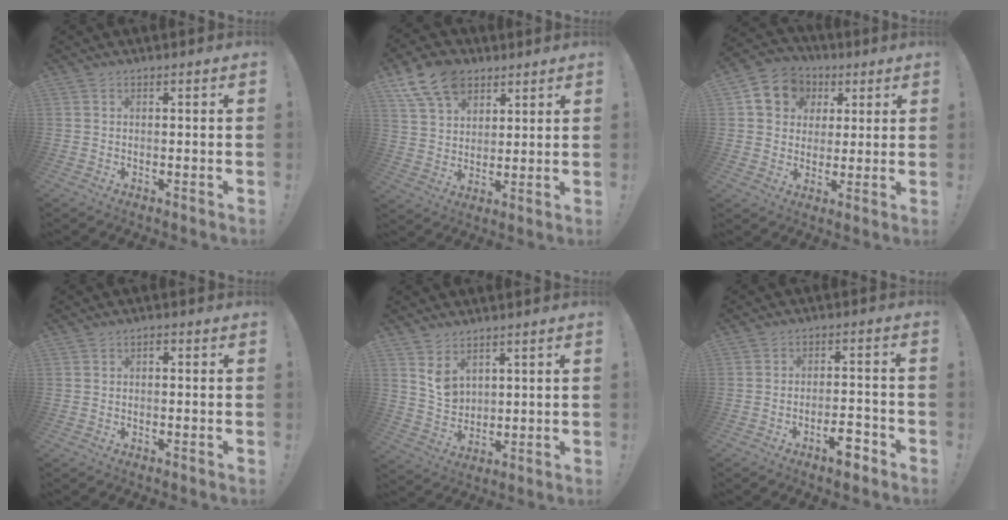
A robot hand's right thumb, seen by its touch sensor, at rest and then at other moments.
{"total": 13.3, "force": [7.9, 8.9, 5.9], "torque": [-0.093, -0.042, 0.152]}
{"total": 11.0, "force": [3.8, 9.5, 4.1], "torque": [-0.054, -0.013, 0.077]}
{"total": 0.9, "force": [-0.4, 0.4, 0.6], "torque": [-0.016, 0.006, -0.009]}
{"total": 6.9, "force": [4.1, 4.9, 2.5], "torque": [-0.032, -0.031, 0.079]}
{"total": 6.5, "force": [-3.8, 1.8, 4.9], "torque": [-0.069, 0.021, -0.061]}